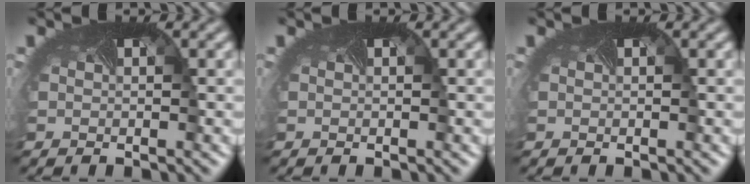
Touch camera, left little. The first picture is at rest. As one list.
[{"total": 0.0}, {"total": 0.0}]